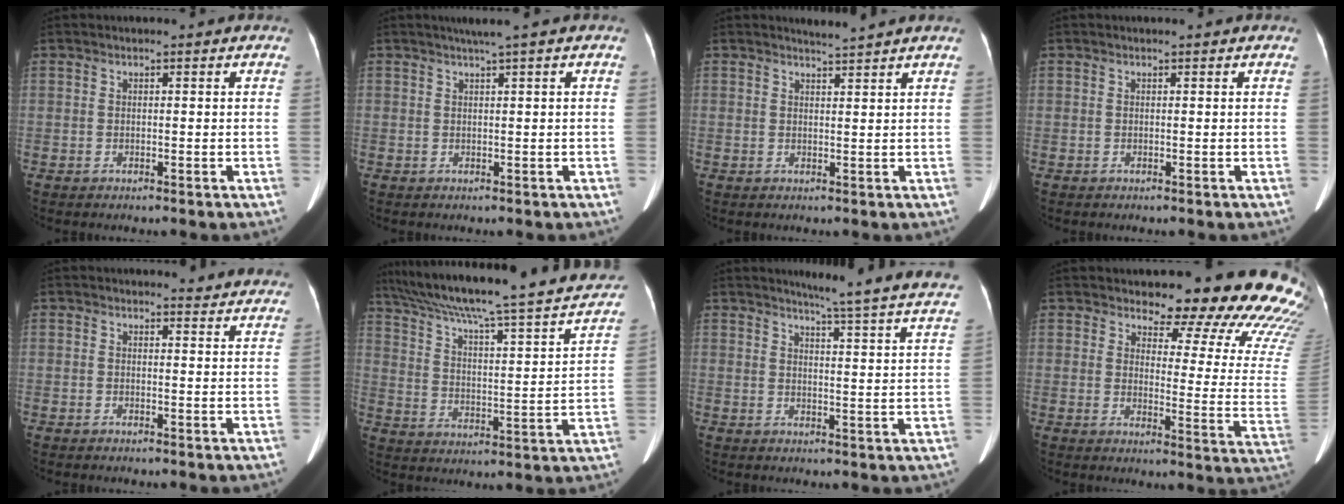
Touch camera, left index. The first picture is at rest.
{"total": 1.2, "force": [0.7, -0.1, 0.9], "torque": [-0.014, 0.008, 0.014]}
{"total": 1.4, "force": [1.3, -0.5, -0.2], "torque": [0.002, -0.001, 0.025]}
{"total": 0.0}
{"total": 4.4, "force": [4.3, 1.1, 0.1], "torque": [0.005, -0.007, 0.027]}
{"total": 29.0, "force": [24.8, 2.6, 14.7], "torque": [-0.240, -0.024, 0.336]}
{"total": 19.1, "force": [17.7, -0.8, 7.0], "torque": [-0.095, -0.076, 0.194]}
{"total": 21.5, "force": [19.2, 4.2, 8.9], "torque": [-0.090, -0.113, 0.201]}